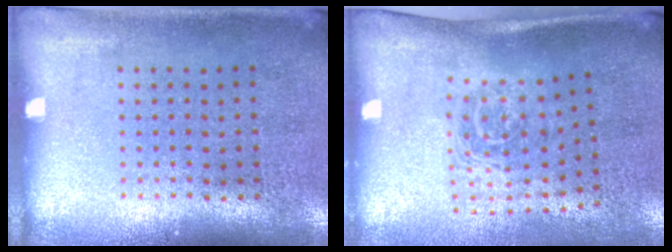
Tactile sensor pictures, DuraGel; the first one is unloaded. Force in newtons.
{"total": 1.7, "press": 1.1, "slide": 1.3}